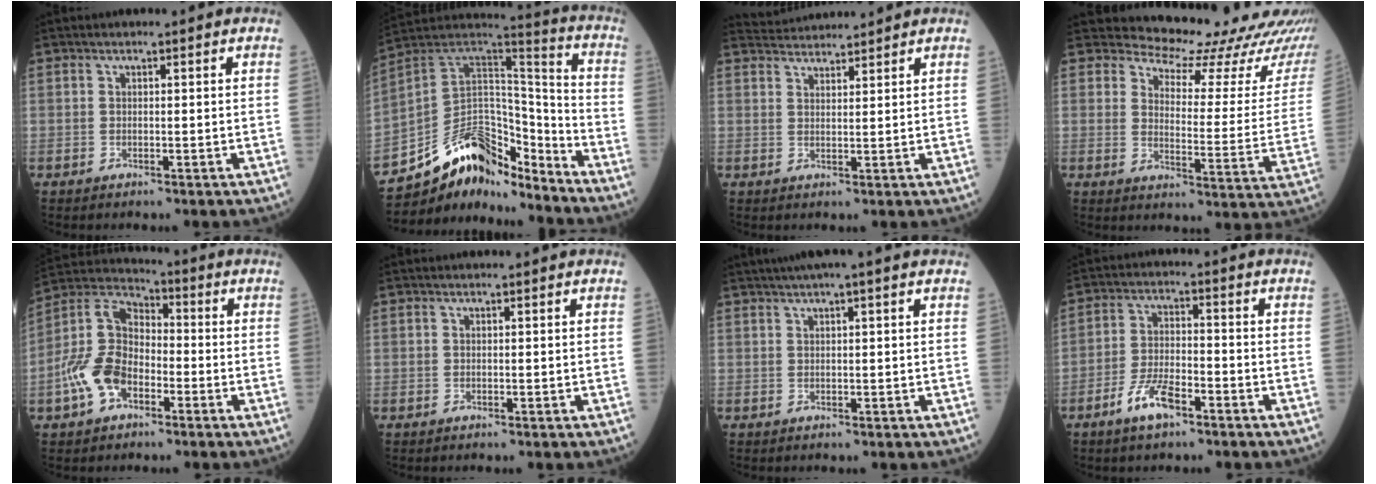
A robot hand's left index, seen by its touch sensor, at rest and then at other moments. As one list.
[{"total": 16.1, "force": [-13.5, 6.2, 6.1], "torque": [-0.103, 0.060, -0.240]}, {"total": 4.6, "force": [4.6, -0.2, 0.1], "torque": [-0.013, 0.030, 0.083]}, {"total": 17.3, "force": [16.9, 2.7, 2.4], "torque": [-0.016, -0.111, 0.170]}, {"total": 10.8, "force": [-4.0, 6.6, 7.6], "torque": [-0.185, 0.016, -0.082]}, {"total": 0.0}, {"total": 4.1, "force": [2.7, -0.3, 3.0], "torque": [-0.049, 0.022, 0.044]}, {"total": 6.3, "force": [-4.1, 2.0, 4.3], "torque": [-0.094, -0.004, -0.080]}]